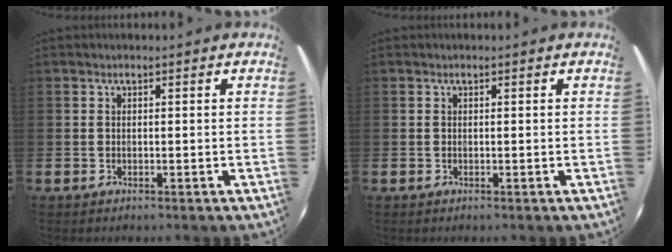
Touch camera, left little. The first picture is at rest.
{"total": 0.0}